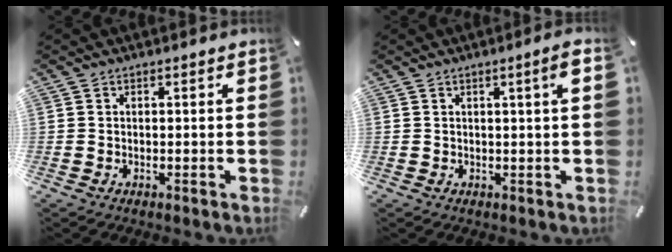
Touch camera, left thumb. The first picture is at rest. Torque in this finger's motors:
{"motor_torque": [-0.06, -0.02, 0.23, -0.25, 0.06]}